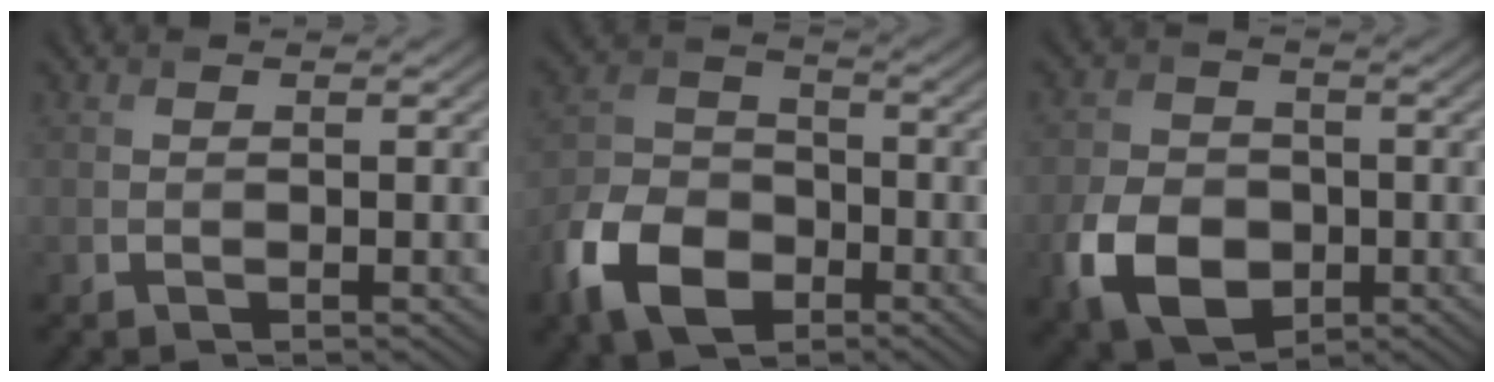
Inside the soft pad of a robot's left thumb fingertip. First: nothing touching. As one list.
[{"total": 10.6, "force": [-5.5, 6.8, 6.0], "torque": [-0.142, -0.014, -0.123]}, {"total": 8.7, "force": [-3.0, 6.2, 5.2], "torque": [-0.120, -0.018, -0.061]}]